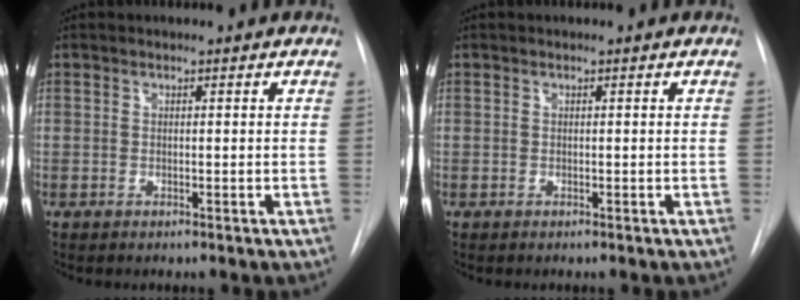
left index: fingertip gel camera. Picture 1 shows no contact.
{"total": 0.0}